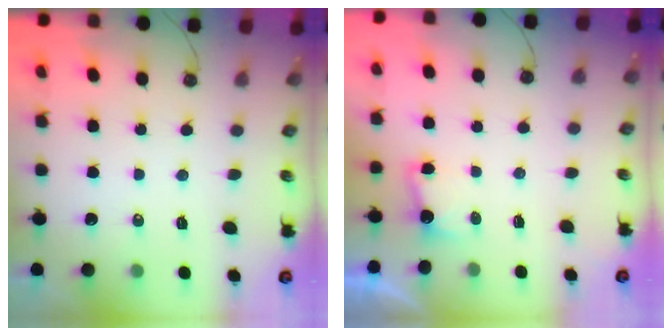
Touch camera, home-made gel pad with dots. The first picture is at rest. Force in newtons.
{"total": 3.4, "press": 3.3, "slide": 1.1}